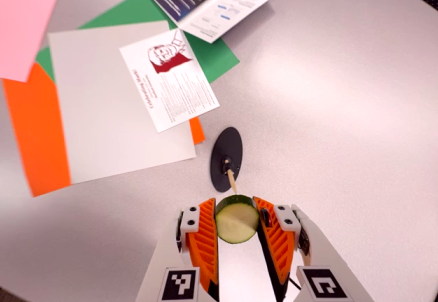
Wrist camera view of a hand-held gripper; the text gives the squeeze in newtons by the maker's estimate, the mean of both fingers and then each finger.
{"total": 12.8, "left": 12.6, "right": 13.0}